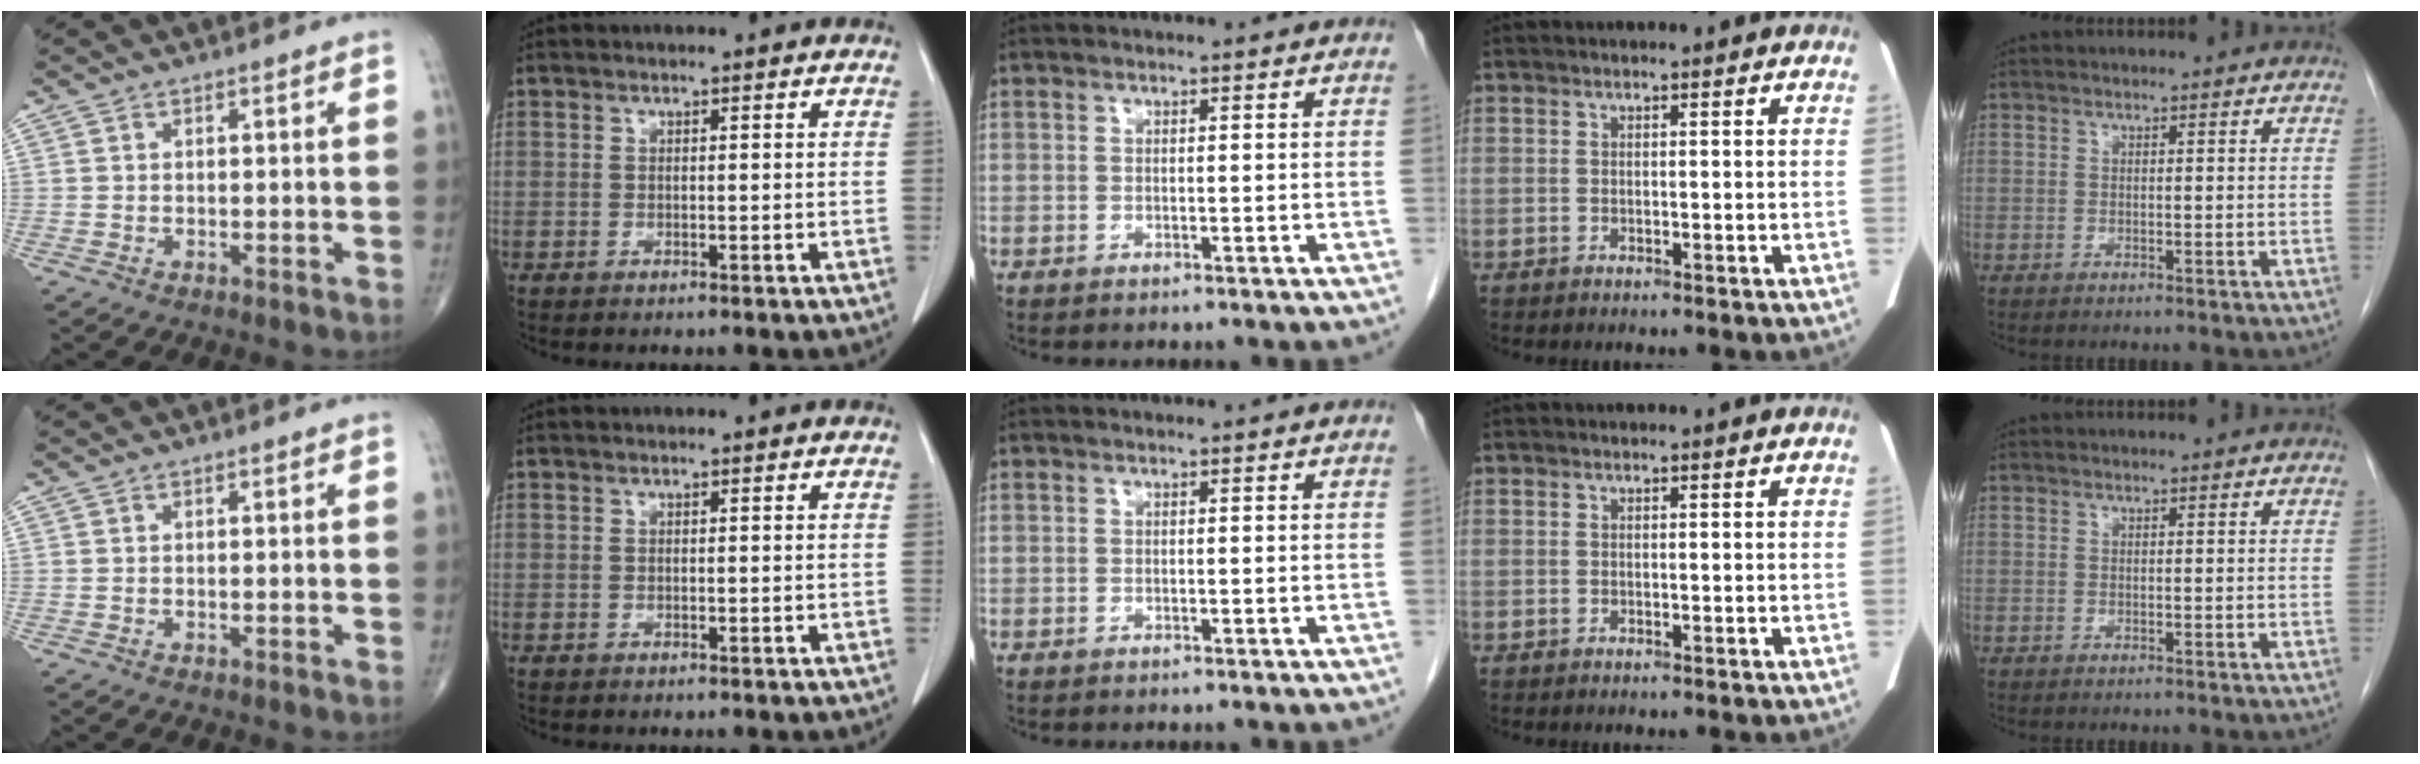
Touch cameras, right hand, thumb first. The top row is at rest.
{}